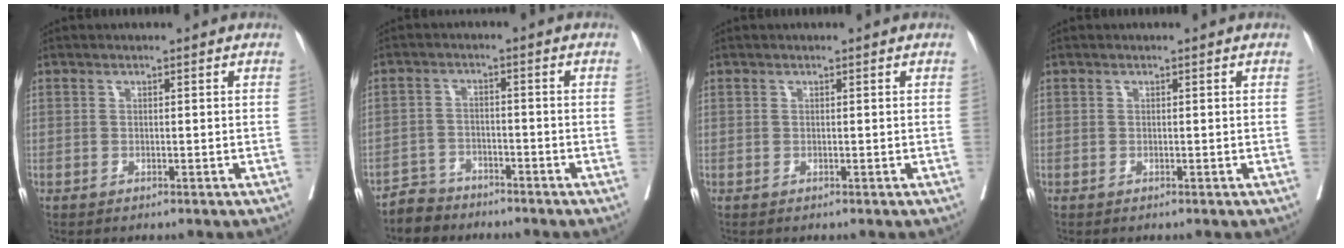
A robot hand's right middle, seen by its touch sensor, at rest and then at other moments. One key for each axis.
{"total": 4.4, "fx": -3.8, "fy": 2.0, "fz": -0.5, "tx": 0.003, "ty": -0.003, "tz": -0.075}
{"total": 0.0}
{"total": 0.0}